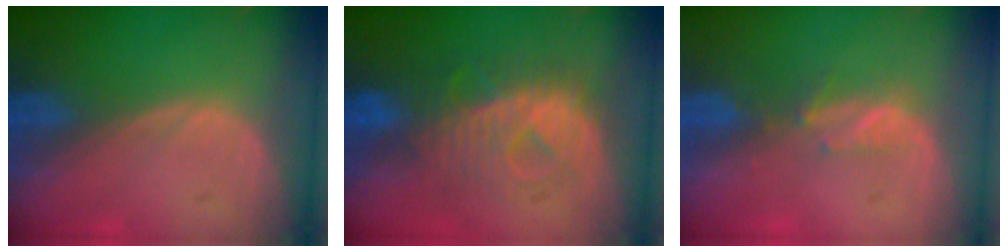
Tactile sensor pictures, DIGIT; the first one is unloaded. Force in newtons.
{"total": 8.2, "press": 8.2, "slide": 0.7}
{"total": 2.3, "press": 2.1, "slide": 0.8}